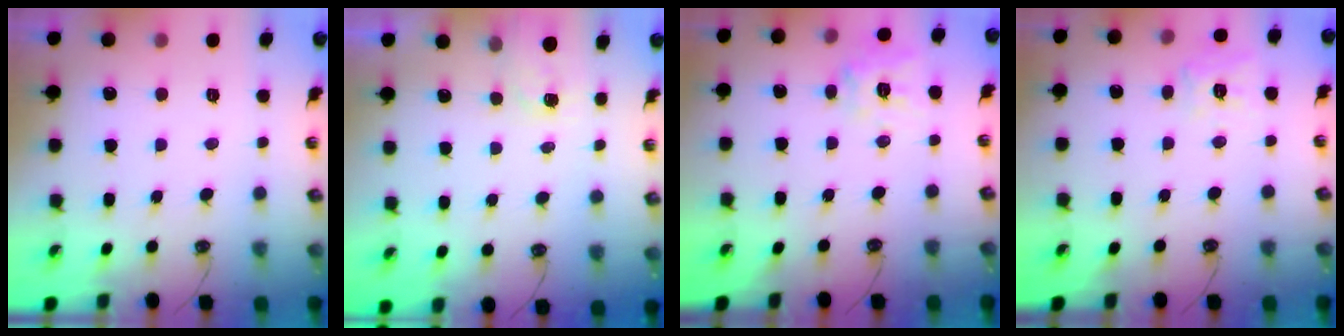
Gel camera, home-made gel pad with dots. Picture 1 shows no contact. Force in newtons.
{"total": 1.9, "press": 1.9, "slide": 0.3}
{"total": 12.4, "press": 12.3, "slide": 1.5}
{"total": 11.3, "press": 11.3, "slide": 1.1}